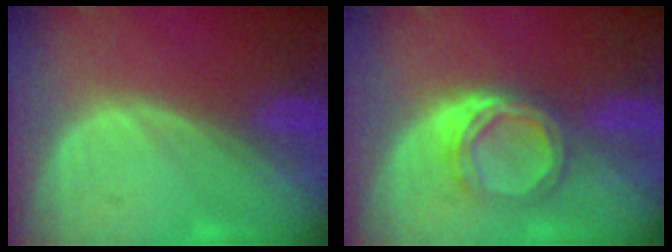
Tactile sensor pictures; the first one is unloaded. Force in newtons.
{"total": 5.4, "press": 5.0, "slide": 2.2}